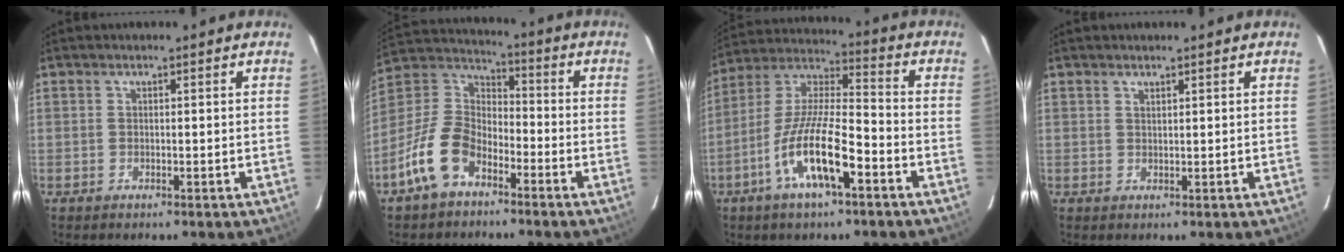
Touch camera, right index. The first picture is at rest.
{"total": 12.8, "force": [-7.5, 7.5, 7.3], "torque": [-0.159, 0.020, -0.144]}
{"total": 14.6, "force": [-6.8, 3.5, 12.4], "torque": [-0.253, -0.008, -0.129]}
{"total": 0.7, "force": [0.7, 0.2, 0.3], "torque": [-0.005, 0.000, 0.012]}